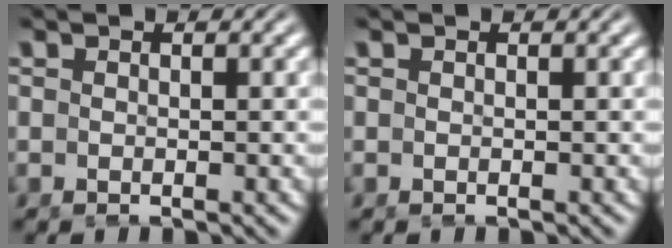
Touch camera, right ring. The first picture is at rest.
{"total": 0.0}